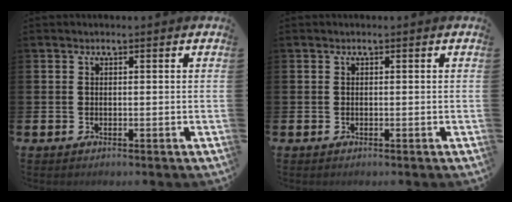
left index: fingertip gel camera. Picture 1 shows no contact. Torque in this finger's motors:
{"motor_torque": [-0.07, 0.08, -0.03, -0.01]}